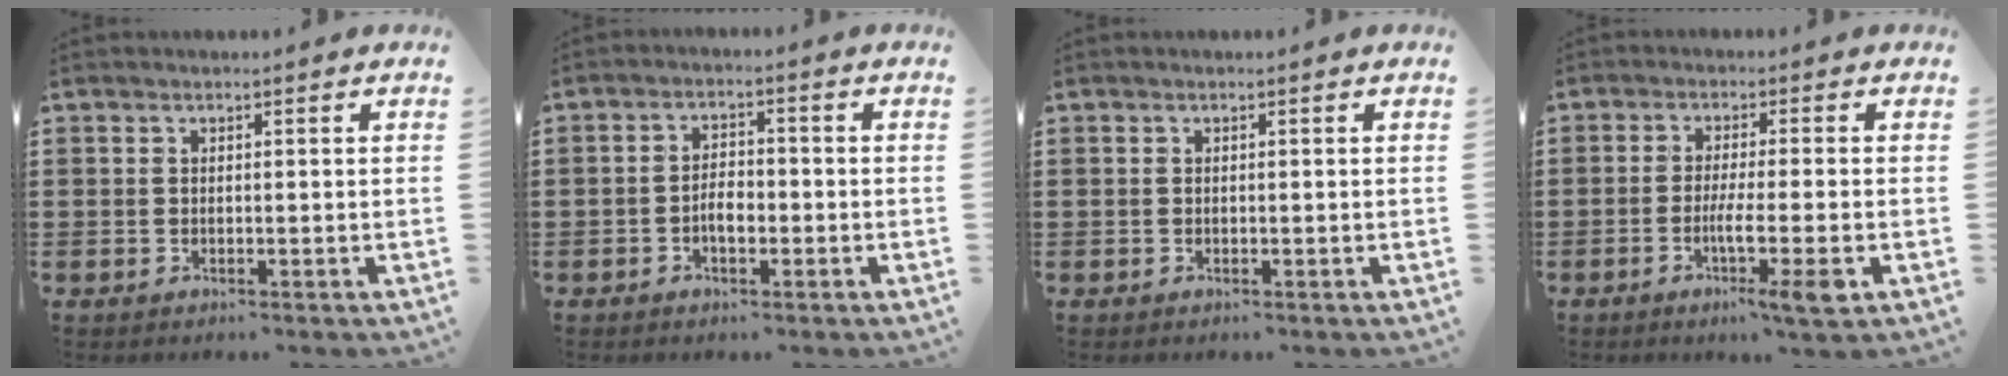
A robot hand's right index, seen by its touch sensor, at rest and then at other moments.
{"total": 3.2, "force": [-1.1, 1.5, 2.6], "torque": [-0.050, 0.006, -0.020]}
{"total": 0.0}
{"total": 6.4, "force": [-2.3, 0.1, 5.9], "torque": [-0.111, -0.017, -0.041]}